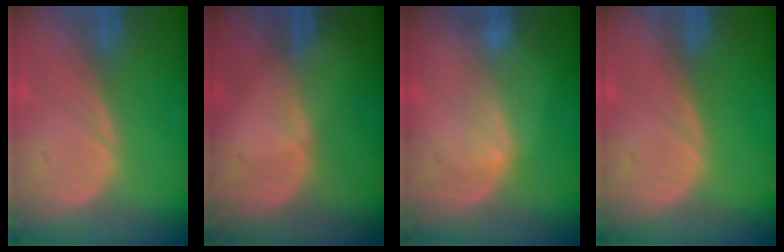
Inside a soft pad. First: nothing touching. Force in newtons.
{"total": 0.7, "press": 0.5, "slide": 0.5}
{"total": 2.4, "press": 2.4, "slide": 0.4}
{"total": 0.0}